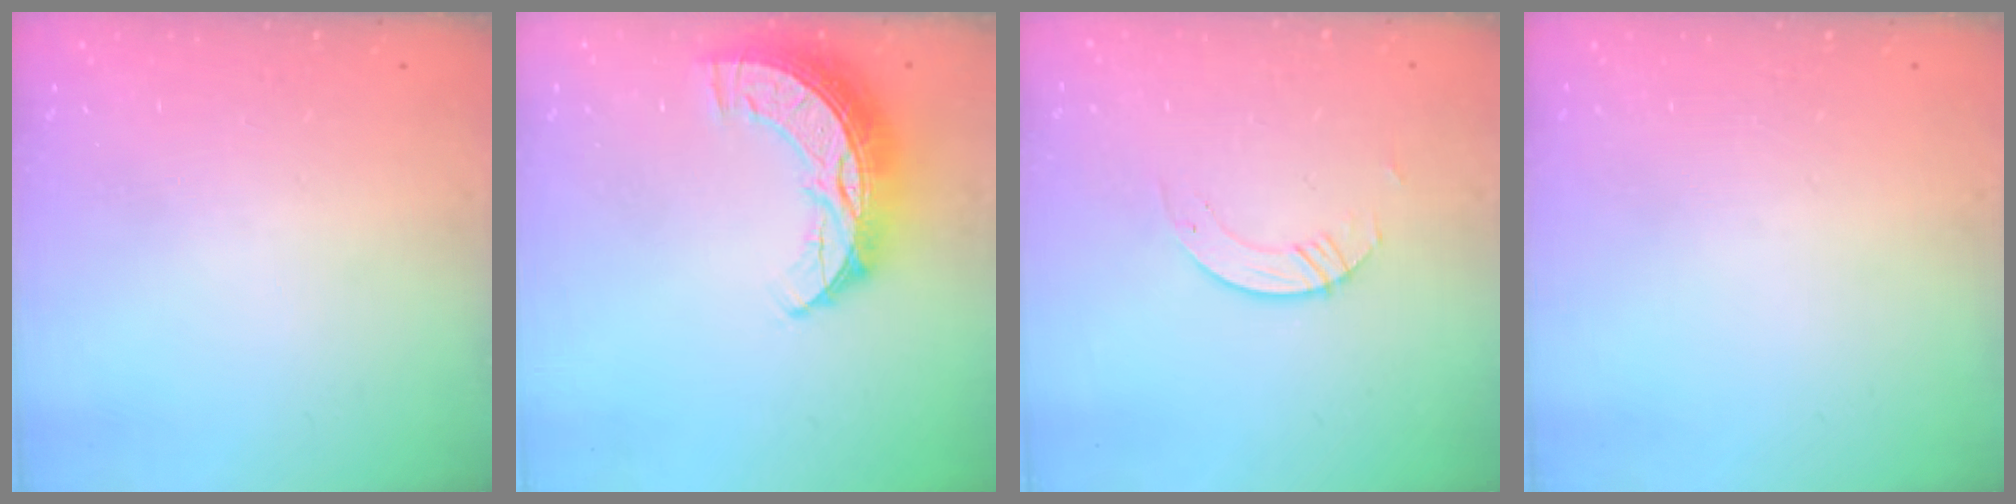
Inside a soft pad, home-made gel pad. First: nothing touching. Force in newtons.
{"total": 13.4, "press": 13.3, "slide": 0.9}
{"total": 2.2, "press": 2.2, "slide": 0.2}
{"total": 0.0}